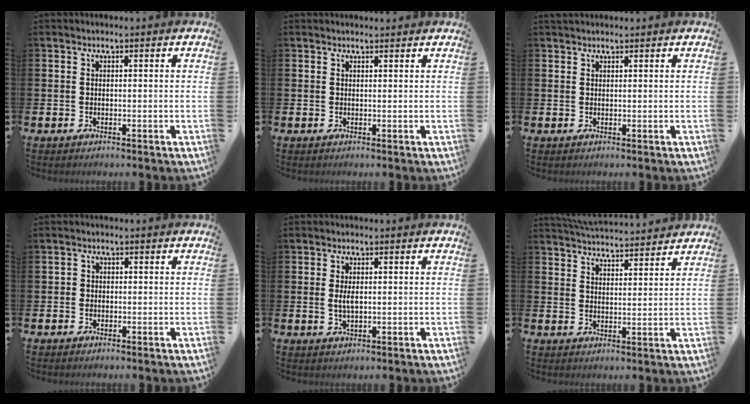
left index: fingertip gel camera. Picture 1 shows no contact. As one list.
[{"total": 0.7, "force": [0.7, 0.1, 0.1], "torque": [0.005, -0.002, 0.012]}, {"total": 1.1, "force": [1.1, 0.4, 0.1], "torque": [0.004, 0.001, 0.018]}, {"total": 0.9, "force": [-0.2, 0.9, 0.2], "torque": [-0.004, 0.006, -0.007]}, {"total": 2.2, "force": [0.3, 0.9, 2.0], "torque": [-0.038, 0.004, 0.003]}, {"total": 4.7, "force": [4.7, 0.3, 0.1], "torque": [-0.014, -0.031, 0.084]}]